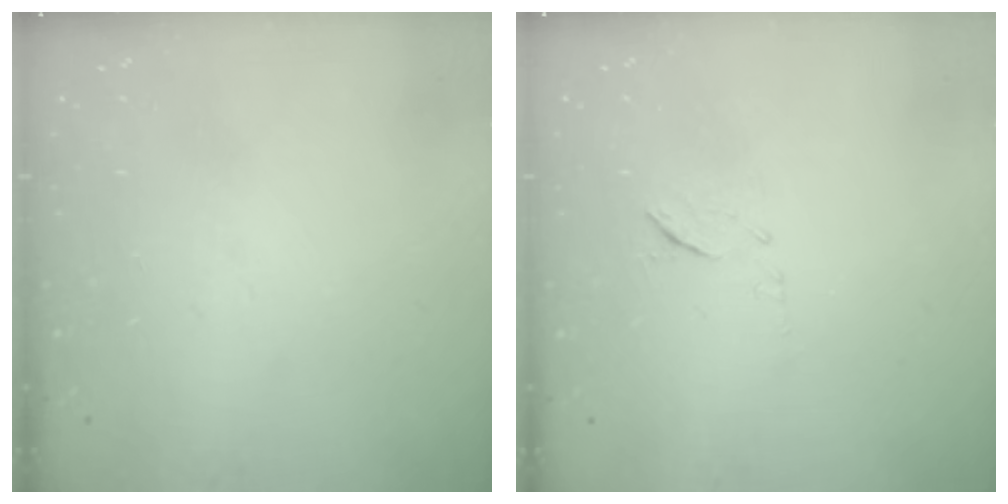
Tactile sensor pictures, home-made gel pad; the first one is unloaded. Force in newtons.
{"total": 6.0, "press": 6.0, "slide": 0.6}